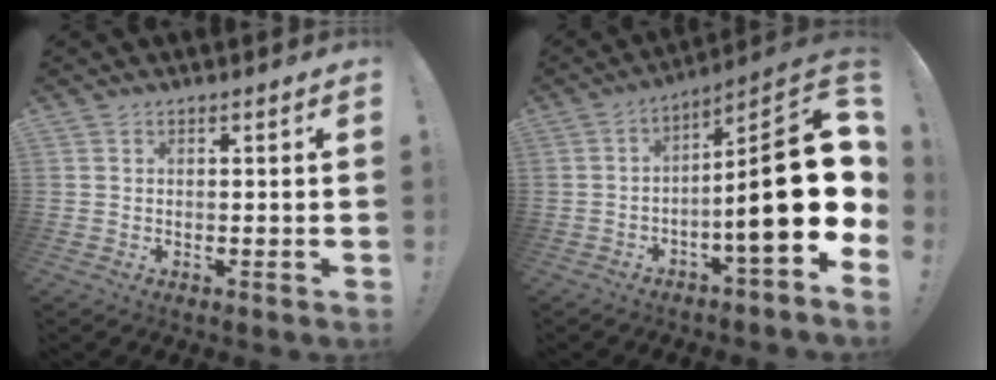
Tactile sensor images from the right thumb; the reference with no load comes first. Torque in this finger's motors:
{"motor_torque": [0.52, 0.73, 1.75, -1.02, 0.26]}